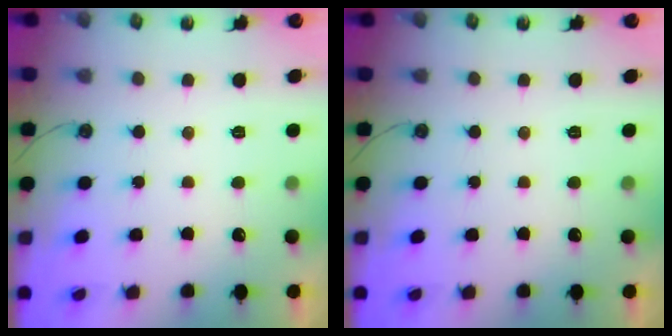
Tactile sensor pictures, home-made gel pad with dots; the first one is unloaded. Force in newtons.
{"total": 0.0}